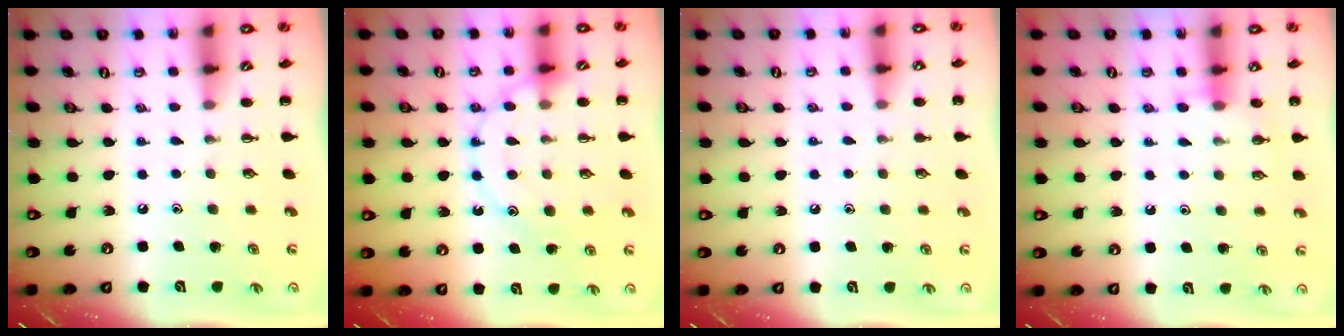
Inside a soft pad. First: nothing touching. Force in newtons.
{"total": 13.8, "press": 13.7, "slide": 1.8}
{"total": 4.4, "press": 4.2, "slide": 1.5}
{"total": 6.7, "press": 6.5, "slide": 1.3}